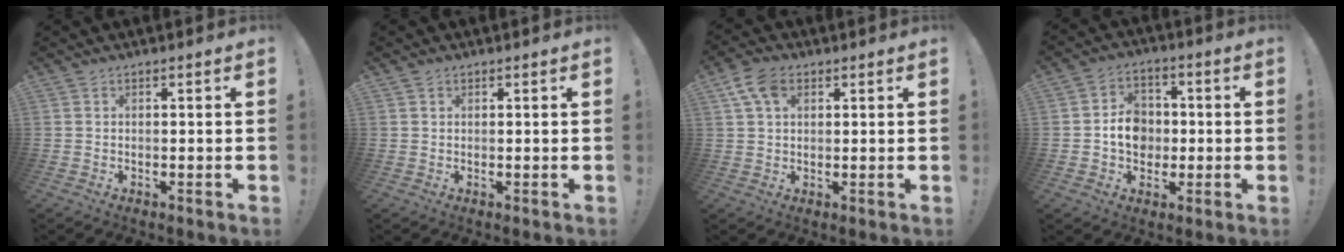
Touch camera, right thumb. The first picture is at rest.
{"total": 0.7, "force": [0.4, 0.6, 0.0], "torque": [0.006, -0.002, 0.007]}
{"total": 7.5, "force": [3.1, 4.9, 4.9], "torque": [-0.080, 0.003, 0.061]}
{"total": 9.7, "force": [-0.8, 8.3, 4.9], "torque": [-0.076, 0.013, -0.013]}